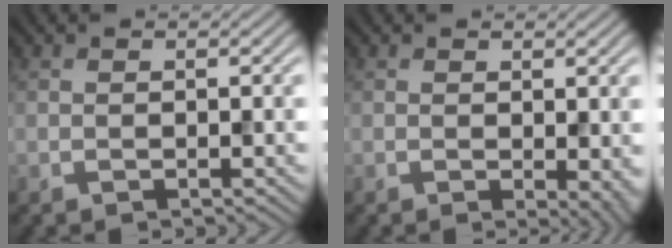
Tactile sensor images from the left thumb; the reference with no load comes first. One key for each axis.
{"total": 2.7, "fx": -0.2, "fy": 1.3, "fz": 2.3, "tx": -0.025, "ty": -0.007, "tz": 0.000}